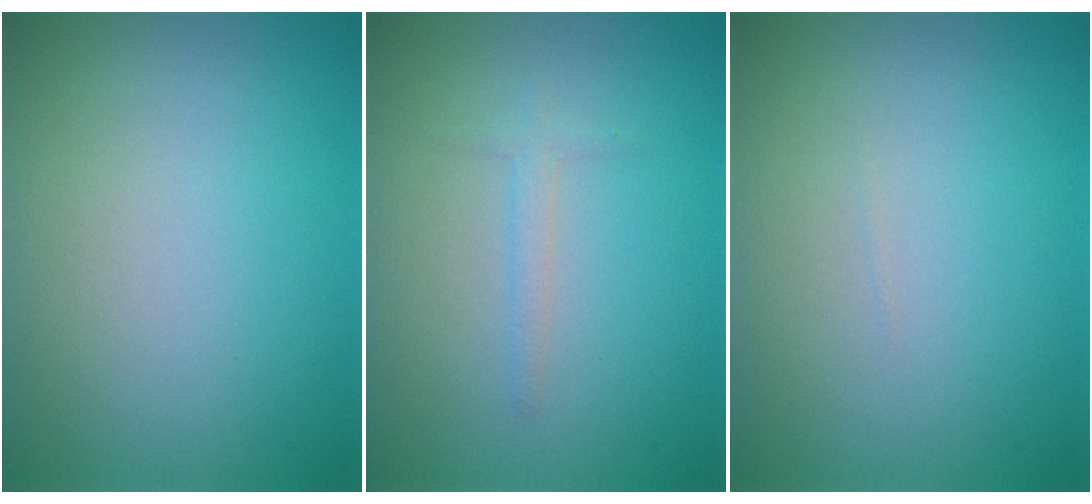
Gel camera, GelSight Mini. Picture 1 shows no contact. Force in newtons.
{"total": 1.1, "press": 1.1, "slide": 0.1}
{"total": 0.0}